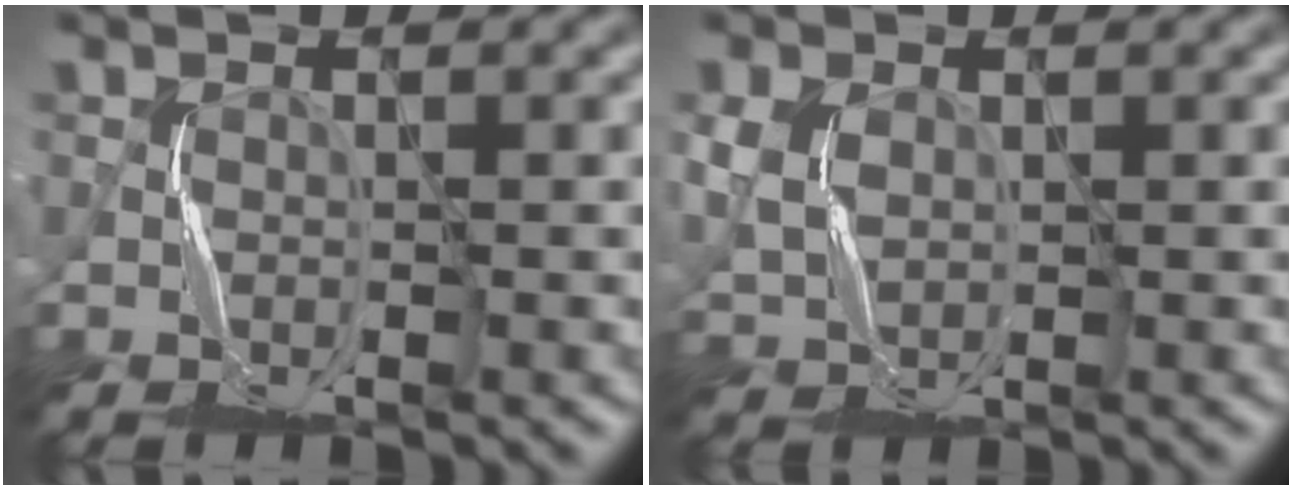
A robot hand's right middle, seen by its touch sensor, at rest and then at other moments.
{"total": 2.5, "force": [0.6, 1.7, 1.6], "torque": [-0.054, -0.002, 0.016]}